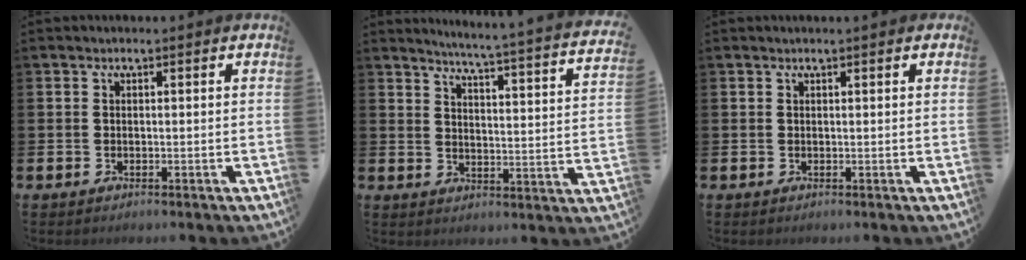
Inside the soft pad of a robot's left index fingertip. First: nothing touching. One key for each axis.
{"total": 4.4, "fx": 4.0, "fy": -0.6, "fz": 1.6, "tx": -0.046, "ty": -0.046, "tz": 0.059}
{"total": 0.6, "fx": 0.4, "fy": 0.0, "fz": 0.4, "tx": 0.002, "ty": -0.001, "tz": 0.005}